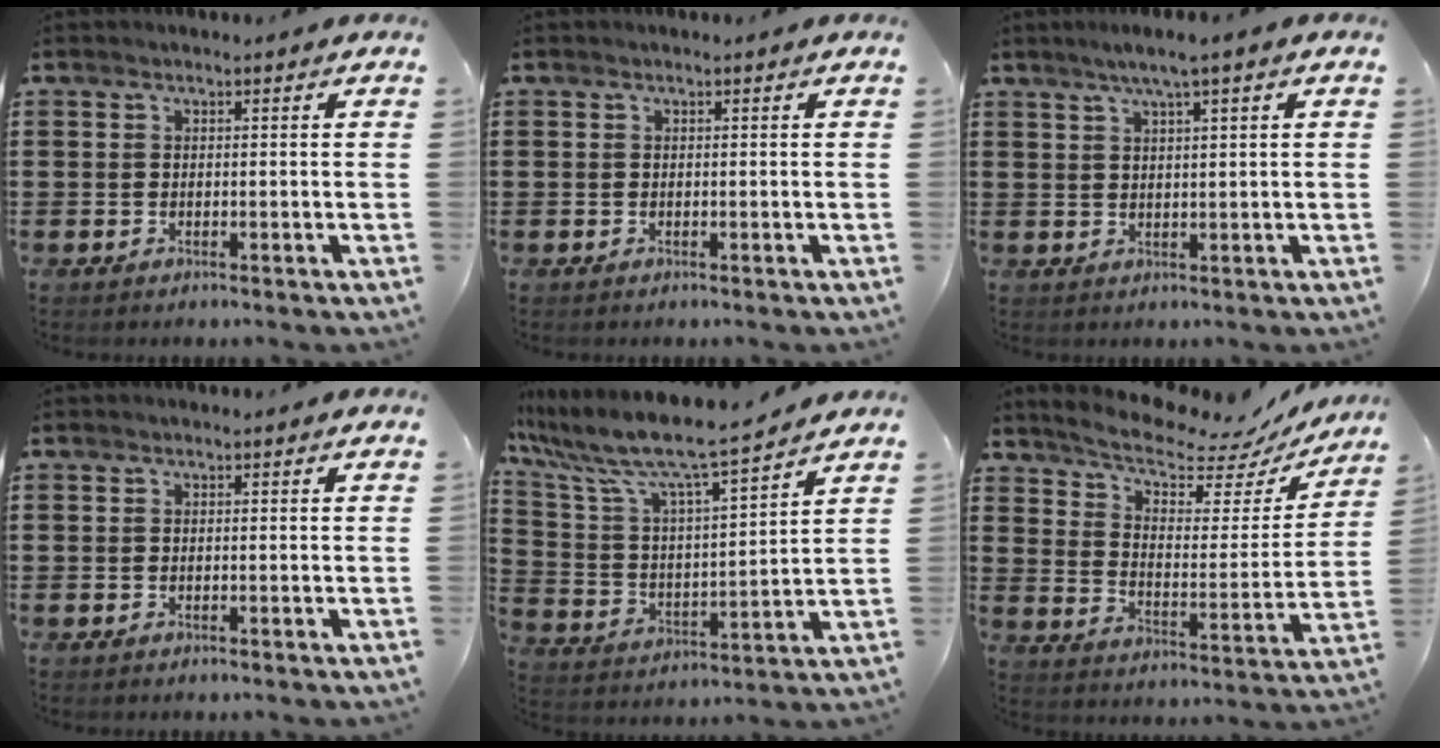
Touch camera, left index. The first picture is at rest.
{"total": 0.0}
{"total": 3.1, "force": [1.8, -0.3, 2.5], "torque": [-0.050, 0.000, 0.031]}
{"total": 0.0}
{"total": 8.7, "force": [7.4, 0.4, 4.5], "torque": [-0.121, -0.053, 0.119]}
{"total": 8.6, "force": [7.6, 2.0, 3.6], "torque": [-0.090, -0.051, 0.126]}